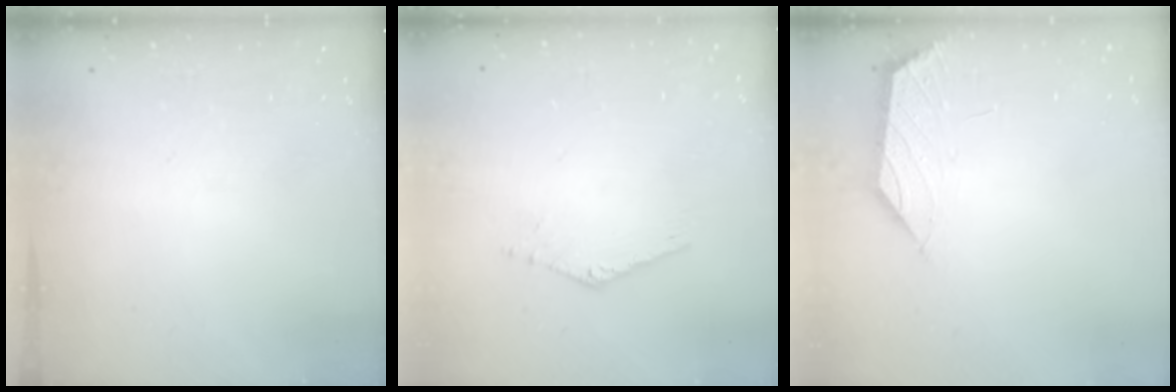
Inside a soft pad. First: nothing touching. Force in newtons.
{"total": 0.0}
{"total": 1.4, "press": 1.3, "slide": 0.5}